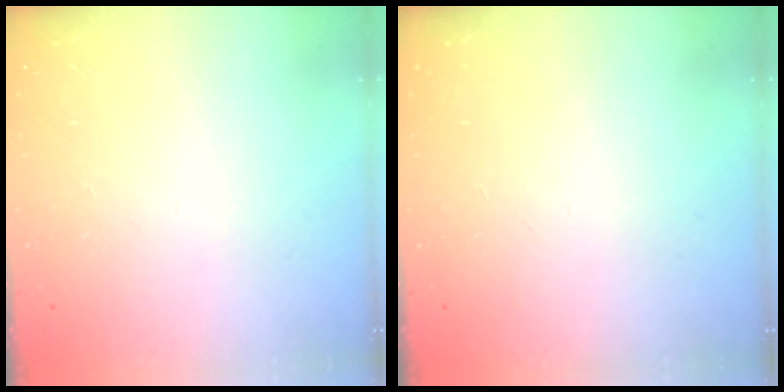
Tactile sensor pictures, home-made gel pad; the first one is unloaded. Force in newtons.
{"total": 0.0}